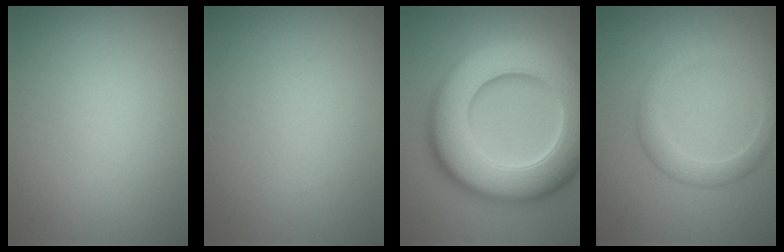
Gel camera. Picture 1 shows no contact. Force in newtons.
{"total": 0.0}
{"total": 13.0, "press": 13.0, "slide": 0.5}
{"total": 2.7, "press": 2.7, "slide": 0.1}